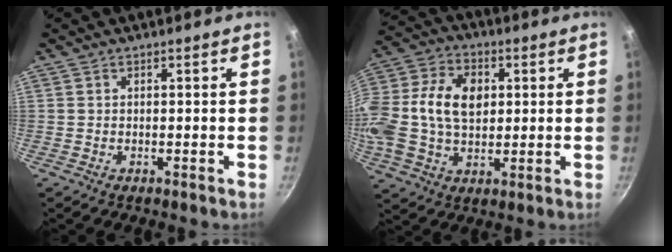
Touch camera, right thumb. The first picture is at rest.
{"total": 21.0, "force": [2.9, 14.6, 14.9], "torque": [-0.292, 0.026, 0.042]}